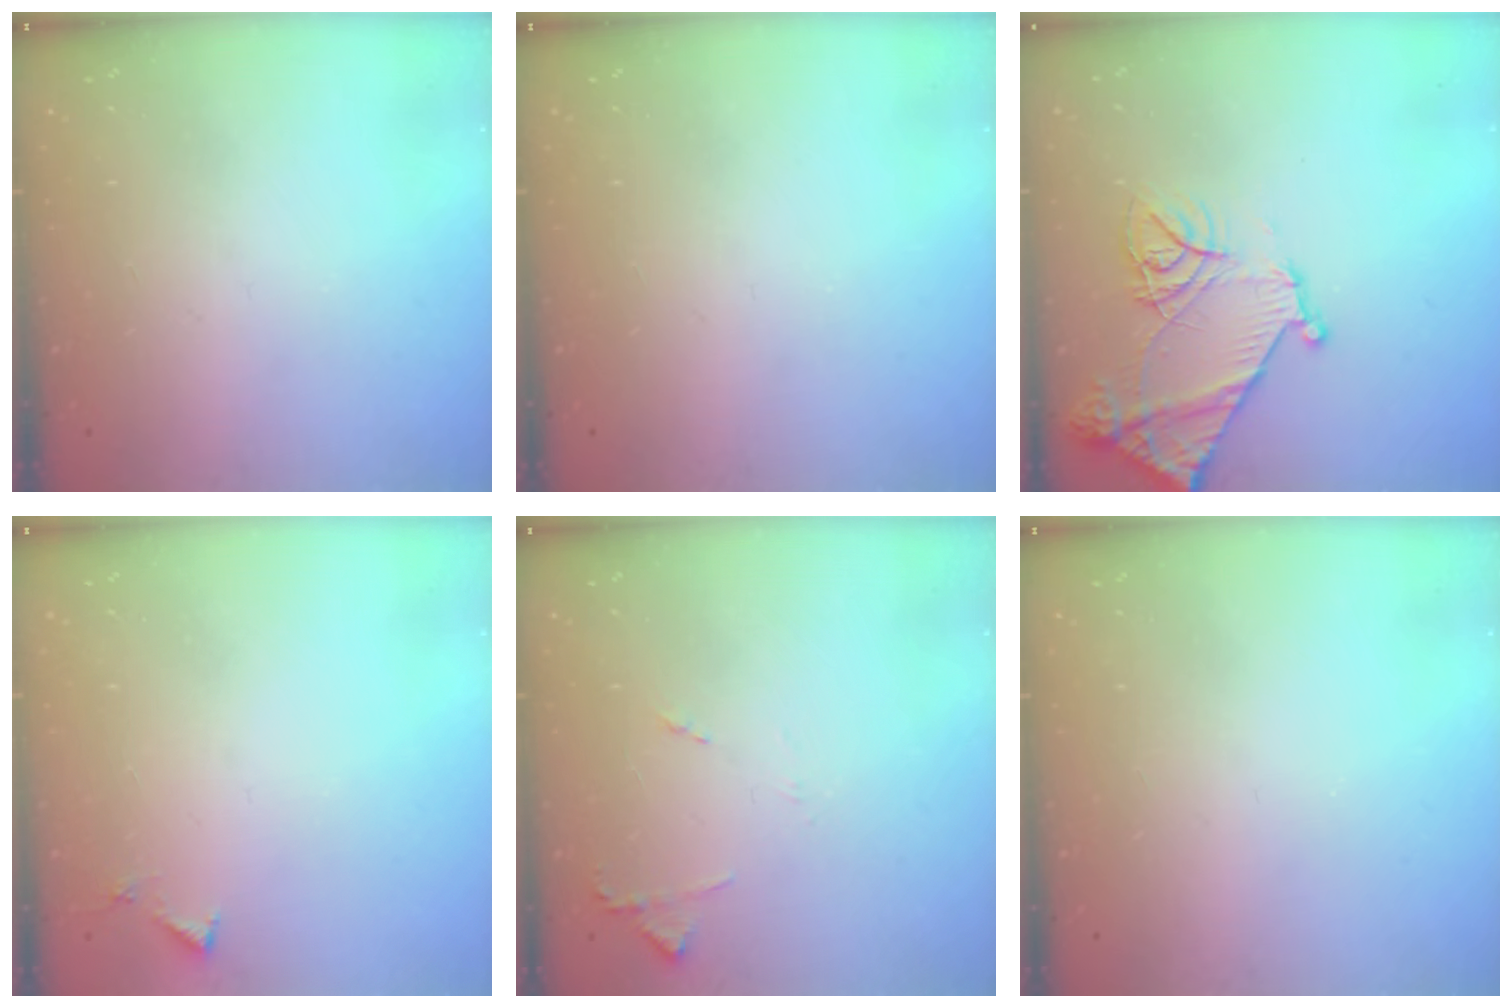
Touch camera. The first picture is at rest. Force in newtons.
{"total": 0.0}
{"total": 14.8, "press": 14.7, "slide": 1.6}
{"total": 3.2, "press": 3.2, "slide": 0.2}
{"total": 7.8, "press": 7.7, "slide": 0.7}
{"total": 0.0}